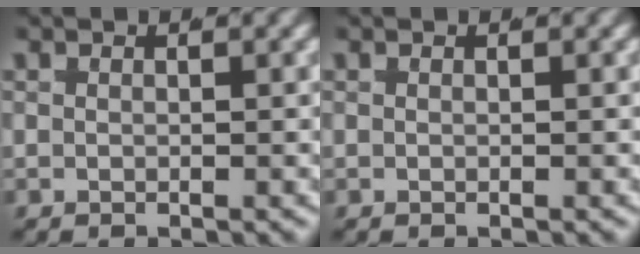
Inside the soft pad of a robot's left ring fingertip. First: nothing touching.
{"total": 0.0}